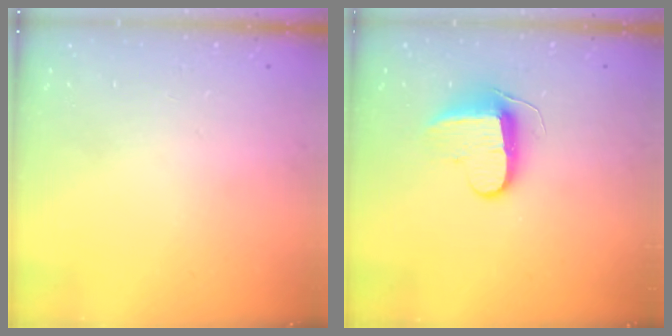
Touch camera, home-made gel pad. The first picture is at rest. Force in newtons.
{"total": 9.5, "press": 9.5, "slide": 0.6}